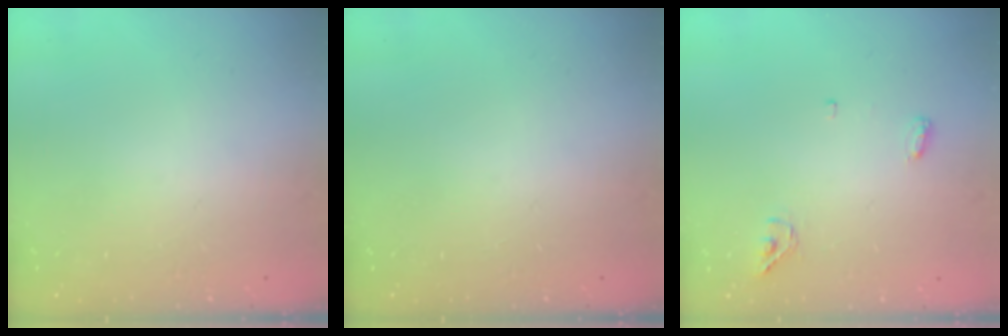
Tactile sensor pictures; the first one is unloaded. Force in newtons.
{"total": 0.0}
{"total": 4.4, "press": 4.3, "slide": 0.9}